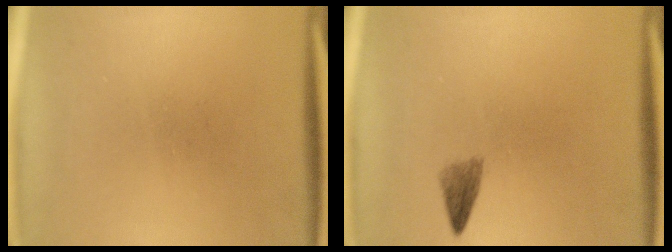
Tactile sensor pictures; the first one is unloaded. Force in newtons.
{"total": 1.7}